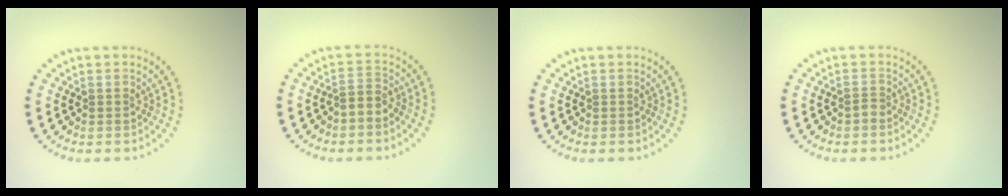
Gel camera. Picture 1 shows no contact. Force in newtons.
{"total": 1.8, "press": 1.2, "slide": 1.2}
{"total": 0.0}
{"total": 0.9, "press": 0.5, "slide": 0.7}